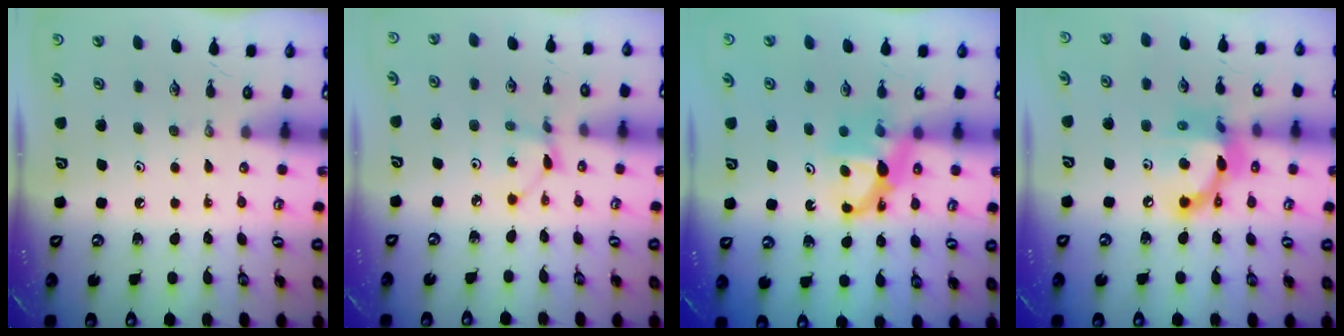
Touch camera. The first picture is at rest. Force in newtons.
{"total": 2.2, "press": 2.2, "slide": 0.1}
{"total": 7.3, "press": 7.3, "slide": 0.4}
{"total": 13.4, "press": 13.3, "slide": 0.8}